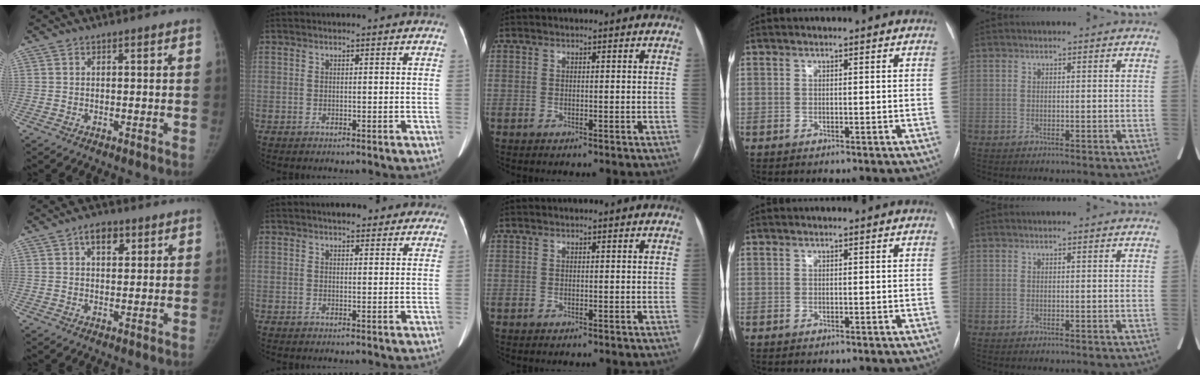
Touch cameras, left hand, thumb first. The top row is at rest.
{"thumb": {"total": 4.7, "force": [2.1, 2.8, 3.1], "torque": [-0.031, -0.002, 0.027]}, "index": {"total": 5.7, "force": [4.5, 2.1, 2.7], "torque": [-0.020, 0.016, 0.050]}}